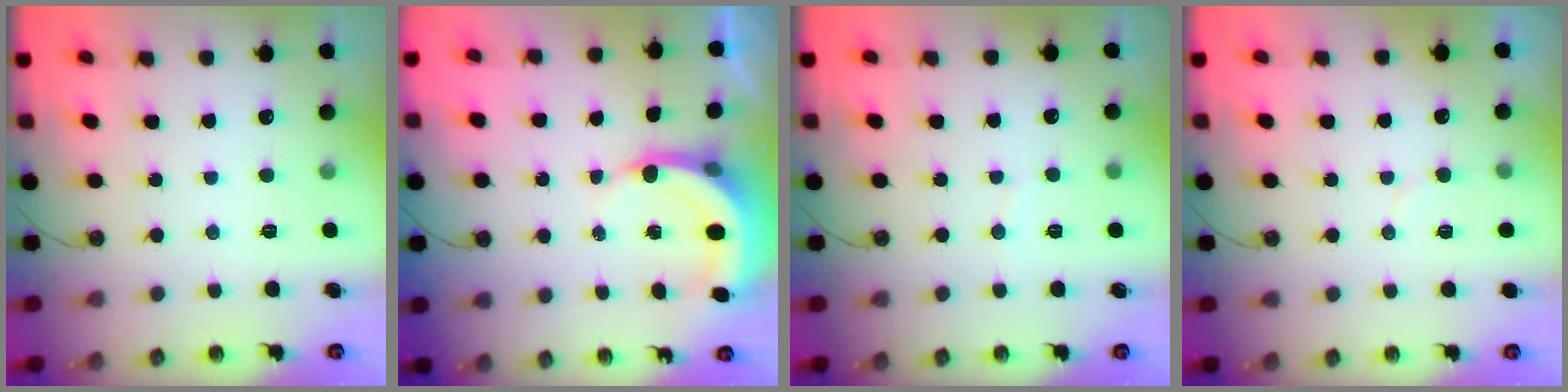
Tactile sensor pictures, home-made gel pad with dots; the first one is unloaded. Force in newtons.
{"total": 5.5, "press": 5.5, "slide": 0.9}
{"total": 3.3, "press": 3.3, "slide": 0.4}
{"total": 3.6, "press": 3.6, "slide": 0.3}